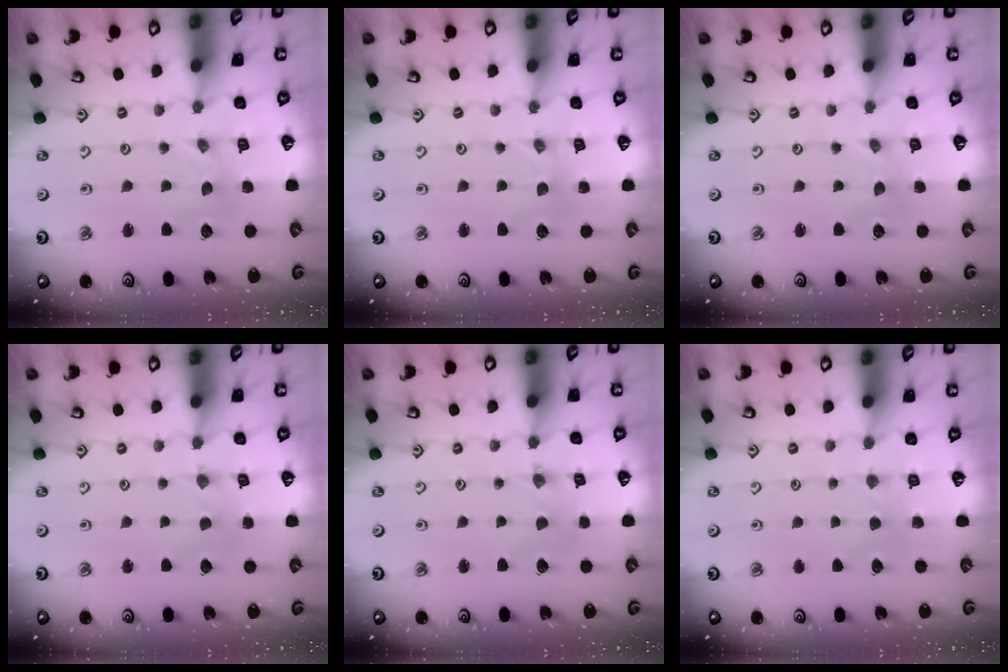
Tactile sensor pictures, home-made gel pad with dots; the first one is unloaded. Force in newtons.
{"total": 0.6, "press": 0.6, "slide": 0.2}
{"total": 0.0}
{"total": 0.0}
{"total": 0.0}
{"total": 2.2, "press": 2.2, "slide": 0.4}